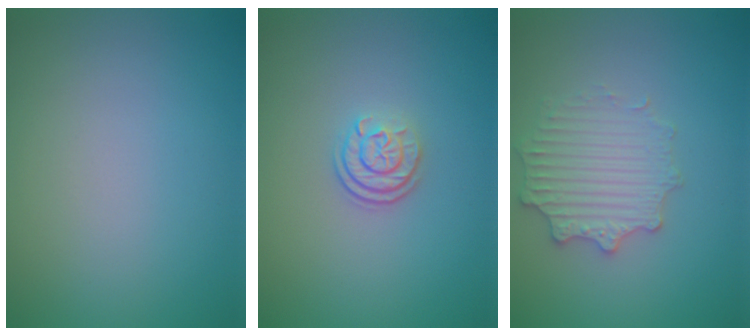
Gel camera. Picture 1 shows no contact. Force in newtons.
{"total": 2.5, "press": 1.8, "slide": 1.6}
{"total": 2.9, "press": 2.9, "slide": 0.6}